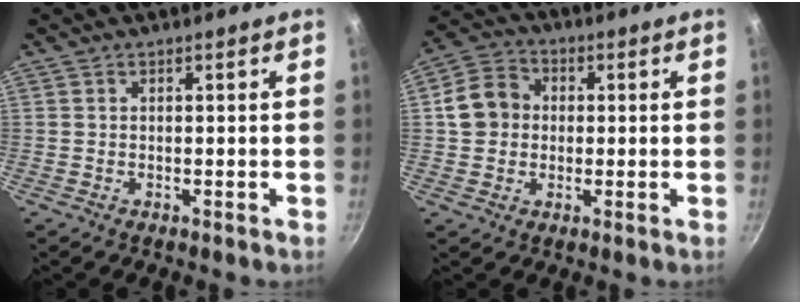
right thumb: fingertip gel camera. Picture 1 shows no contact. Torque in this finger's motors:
{"motor_torque": [-0.40, 0.45, 0.08, -0.23, 0.17]}